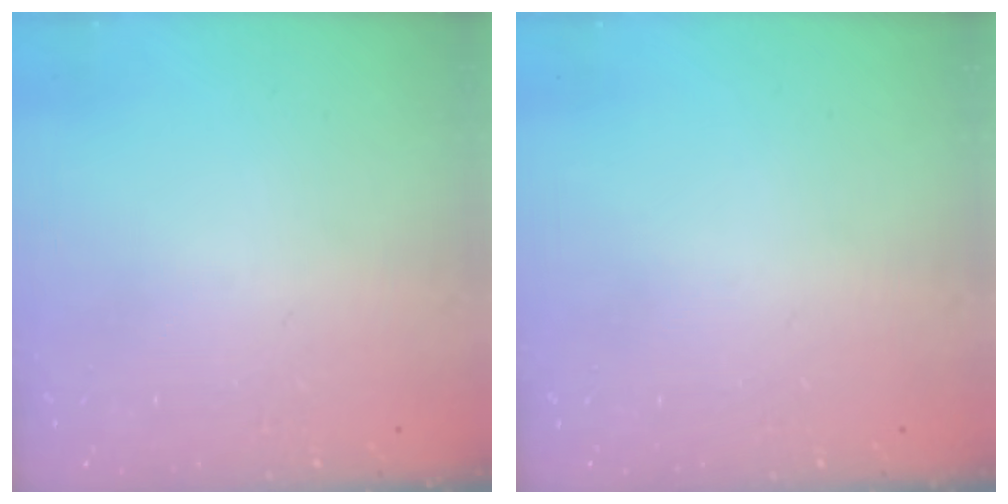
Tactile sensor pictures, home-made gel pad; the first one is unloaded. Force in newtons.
{"total": 0.0}